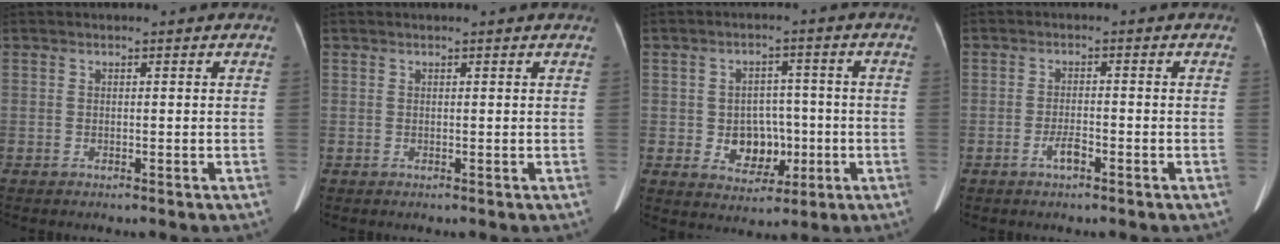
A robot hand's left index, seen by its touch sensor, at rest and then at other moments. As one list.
[{"total": 1.4, "force": [1.3, -0.1, 0.4], "torque": [-0.012, 0.006, 0.013]}, {"total": 6.7, "force": [-1.3, 5.1, 4.1], "torque": [-0.066, 0.011, -0.008]}, {"total": 2.3, "force": [-1.4, 0.6, 1.7], "torque": [-0.038, 0.000, -0.024]}]